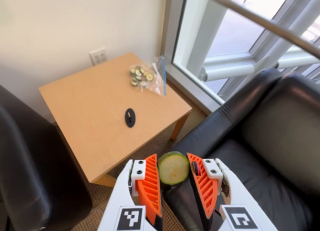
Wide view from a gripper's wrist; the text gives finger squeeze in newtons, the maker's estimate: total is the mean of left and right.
{"total": 8.8, "left": 8.7, "right": 8.9}